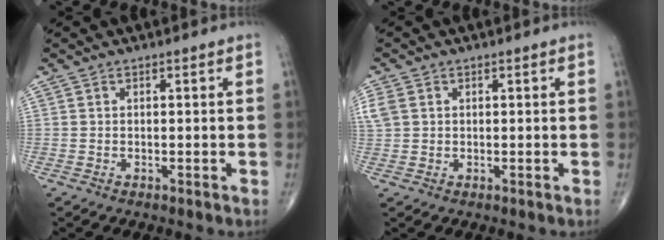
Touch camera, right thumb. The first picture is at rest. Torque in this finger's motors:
{"motor_torque": [-0.04, 0.05, 0.36, 0.25, -0.02]}